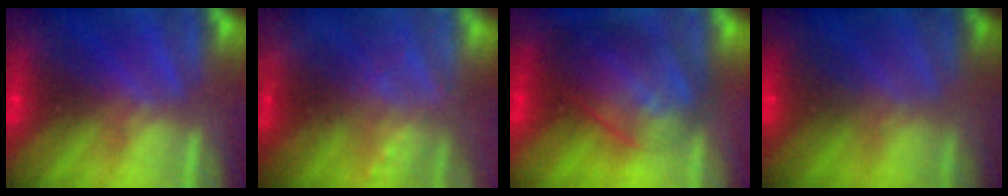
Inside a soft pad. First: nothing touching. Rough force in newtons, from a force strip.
{"total": 2.3}
{"total": 7.4}
{"total": 2.8}